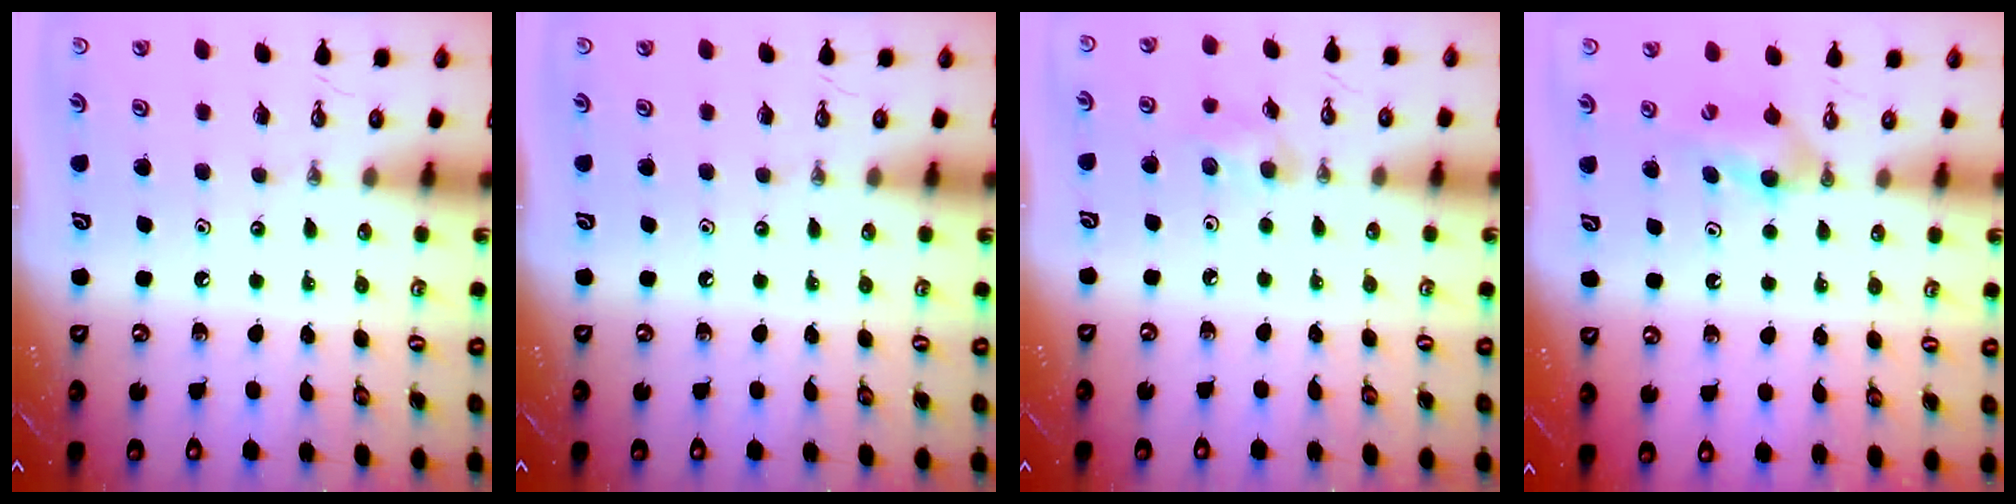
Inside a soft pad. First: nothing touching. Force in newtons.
{"total": 0.0}
{"total": 5.5, "press": 5.0, "slide": 2.3}
{"total": 5.4, "press": 5.3, "slide": 1.2}